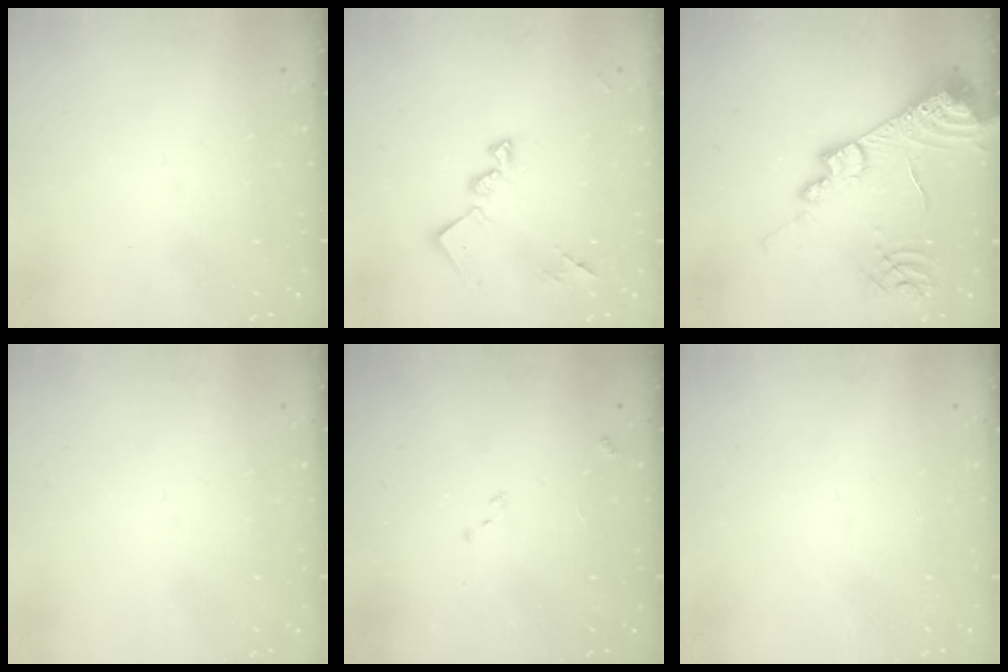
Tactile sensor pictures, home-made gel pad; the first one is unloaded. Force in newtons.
{"total": 12.6, "press": 12.6, "slide": 0.5}
{"total": 17.0, "press": 16.9, "slide": 1.8}
{"total": 0.0}
{"total": 7.9, "press": 7.8, "slide": 0.9}
{"total": 1.1, "press": 1.0, "slide": 0.1}